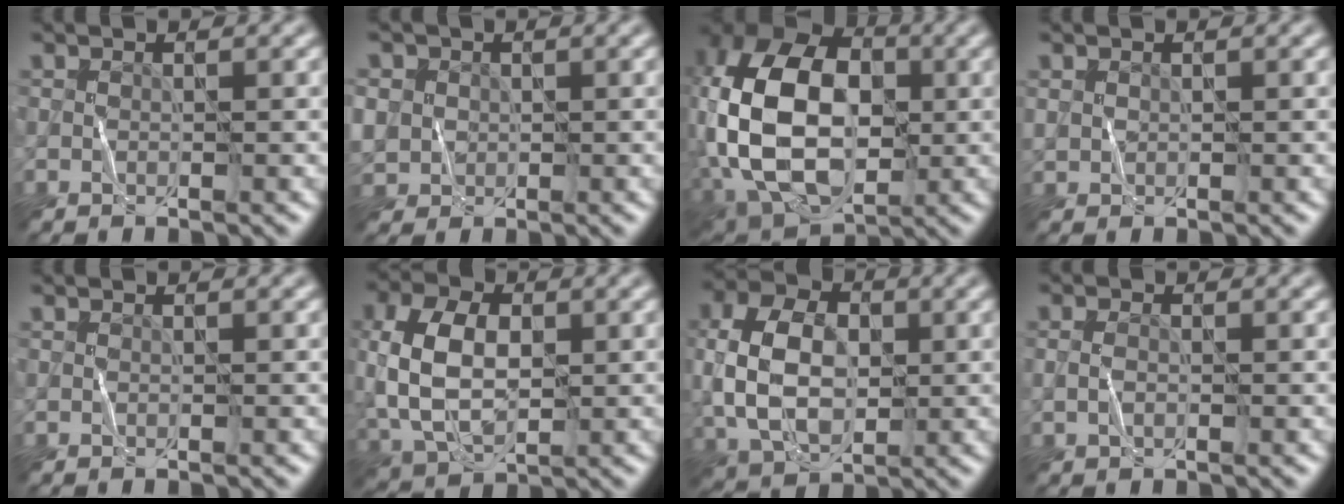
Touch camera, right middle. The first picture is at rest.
{"total": 3.9, "force": [0.8, 3.6, 1.4], "torque": [-0.046, 0.012, 0.015]}
{"total": 17.2, "force": [-0.7, 11.5, 12.8], "torque": [-0.262, 0.019, -0.027]}
{"total": 0.9, "force": [0.4, 0.7, 0.3], "torque": [-0.008, 0.000, 0.011]}
{"total": 0.0}
{"total": 8.4, "force": [0.3, 5.5, 6.3], "torque": [-0.154, 0.005, 0.005]}
{"total": 8.2, "force": [0.2, 5.7, 5.9], "torque": [-0.138, 0.002, 0.003]}
{"total": 1.3, "force": [-0.2, 0.8, 1.0], "torque": [-0.024, 0.003, -0.007]}